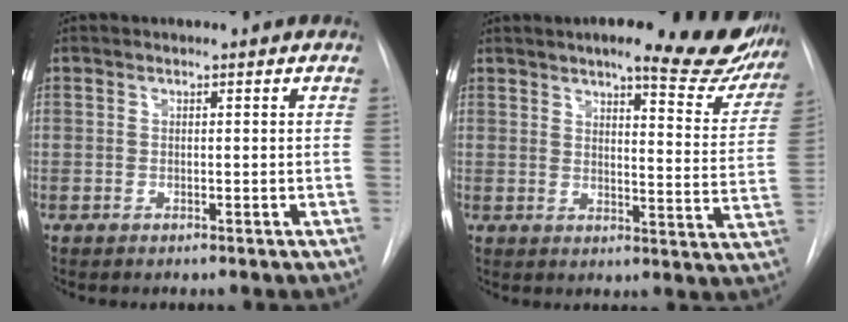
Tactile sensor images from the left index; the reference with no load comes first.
{"total": 18.7, "force": [14.9, 4.1, 10.5], "torque": [-0.117, -0.026, 0.167]}